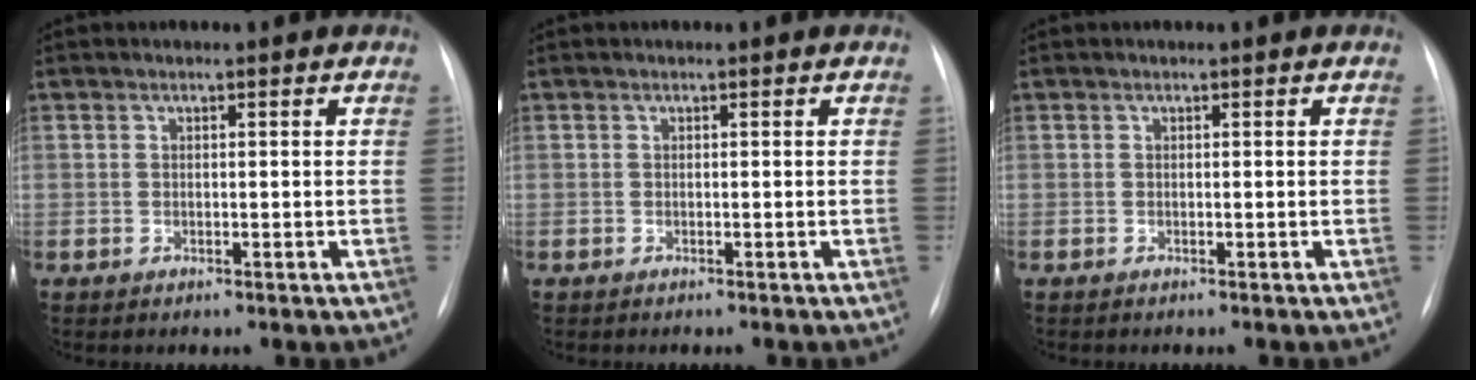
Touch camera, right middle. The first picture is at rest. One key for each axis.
{"total": 0.0}
{"total": 0.0}